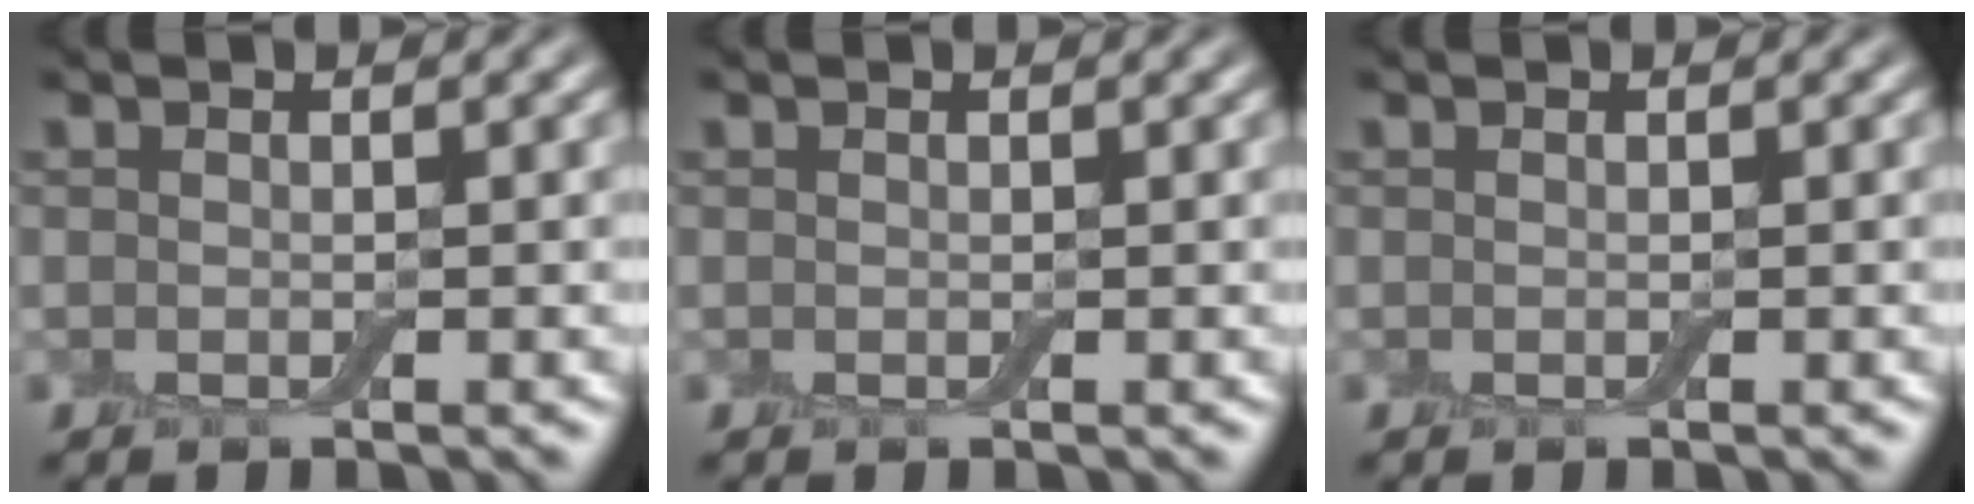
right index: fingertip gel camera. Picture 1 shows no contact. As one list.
[{"total": 0.0}, {"total": 0.0}]